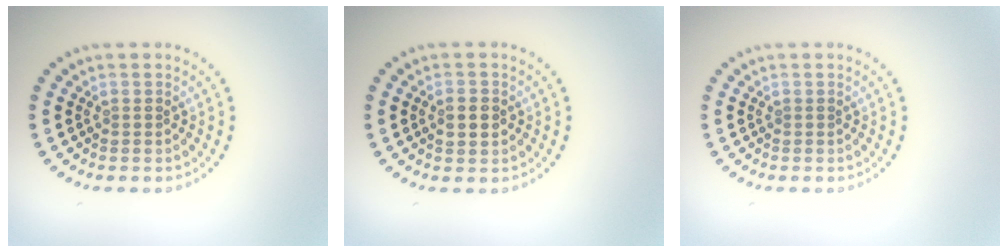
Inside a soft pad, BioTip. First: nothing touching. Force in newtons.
{"total": 2.3, "press": 2.3, "slide": 0.1}
{"total": 0.0}